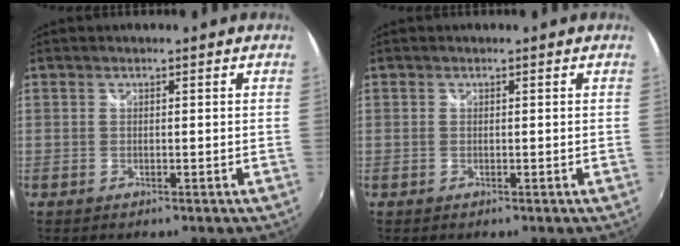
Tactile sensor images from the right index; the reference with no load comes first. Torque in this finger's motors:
{"motor_torque": [0.12, 0.03, 0.03, 0.00]}